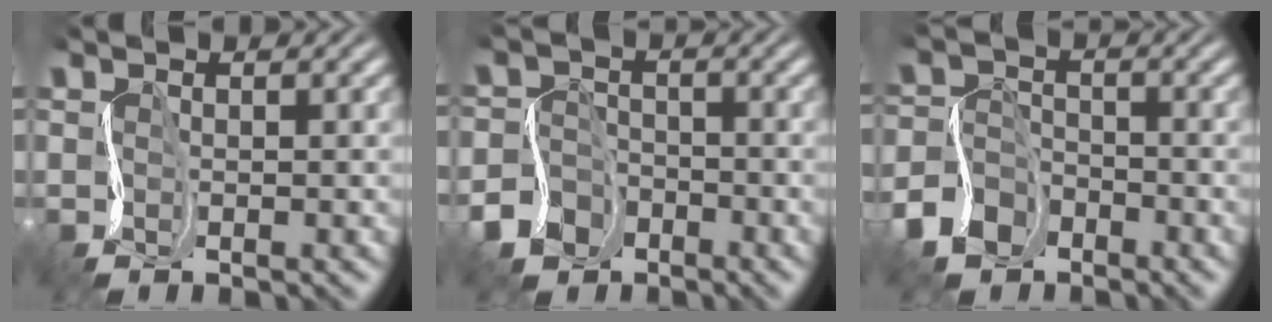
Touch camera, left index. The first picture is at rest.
{"total": 5.4, "force": [-3.4, 4.0, 1.0], "torque": [-0.007, -0.009, -0.071]}
{"total": 3.9, "force": [-2.7, 2.7, 1.1], "torque": [-0.030, 0.002, -0.059]}